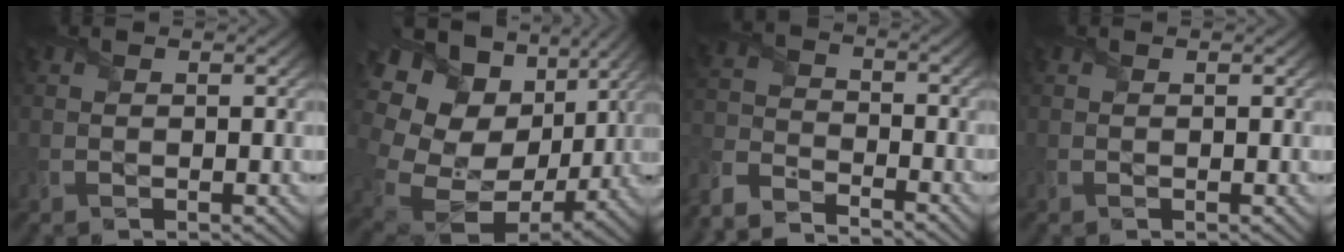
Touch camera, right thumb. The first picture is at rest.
{"total": 18.3, "force": [2.5, 14.0, 11.5], "torque": [-0.277, -0.031, 0.090]}
{"total": 7.3, "force": [-6.9, 1.7, 1.9], "torque": [-0.058, -0.012, -0.154]}
{"total": 0.0}